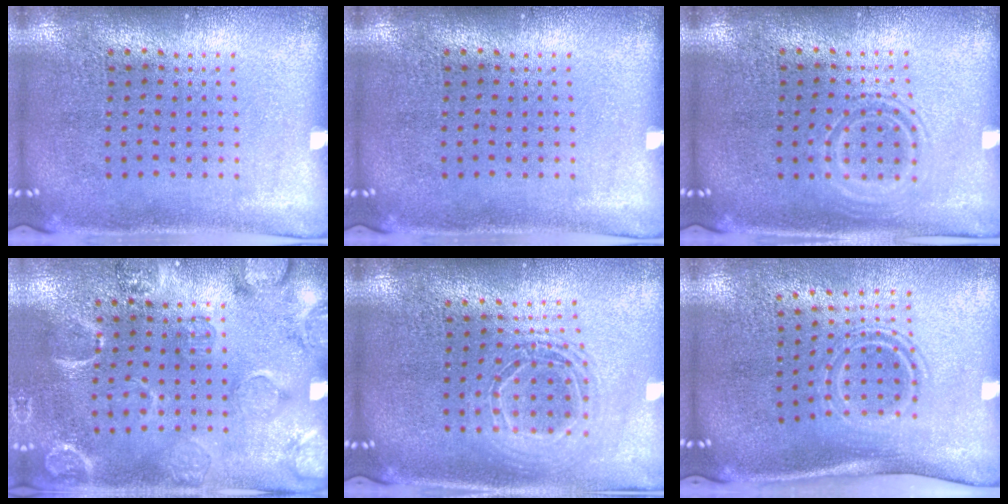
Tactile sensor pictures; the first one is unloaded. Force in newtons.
{"total": 0.0}
{"total": 1.0, "press": 1.0, "slide": 0.2}
{"total": 2.6, "press": 1.9, "slide": 1.8}
{"total": 1.6, "press": 1.4, "slide": 0.9}
{"total": 1.6, "press": 1.0, "slide": 1.3}